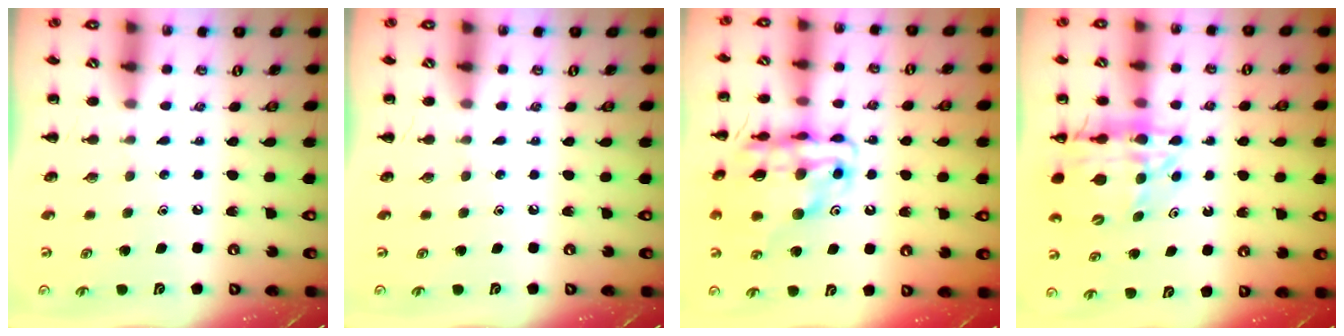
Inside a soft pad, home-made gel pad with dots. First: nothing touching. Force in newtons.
{"total": 0.0}
{"total": 19.5, "press": 19.2, "slide": 3.6}
{"total": 15.5, "press": 15.0, "slide": 3.8}